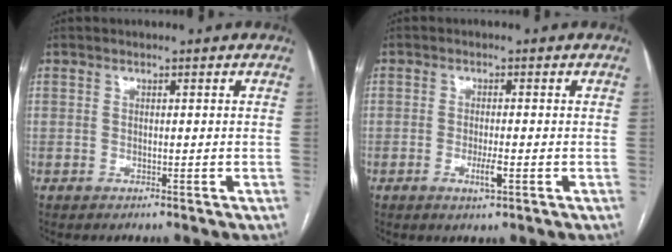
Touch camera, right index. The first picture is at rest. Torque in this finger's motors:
{"motor_torque": [0.84, -0.01, 0.33, 0.10]}